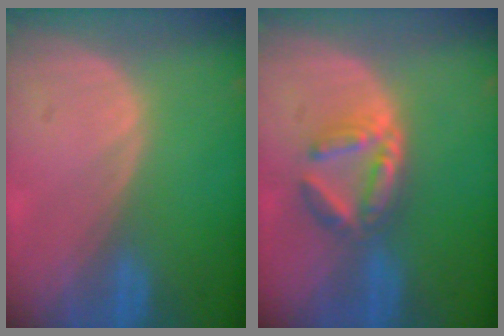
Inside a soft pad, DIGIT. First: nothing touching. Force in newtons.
{"total": 5.5, "press": 5.4, "slide": 1.1}